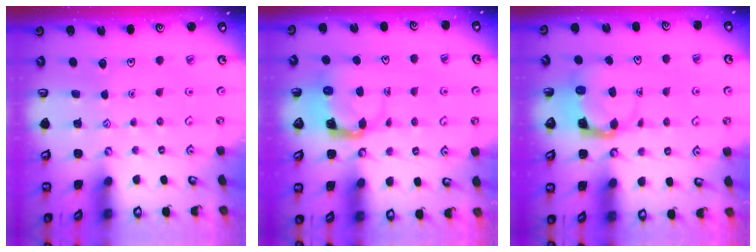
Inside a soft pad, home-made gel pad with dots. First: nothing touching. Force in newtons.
{"total": 4.0, "press": 3.9, "slide": 0.8}
{"total": 4.0, "press": 4.0, "slide": 0.4}